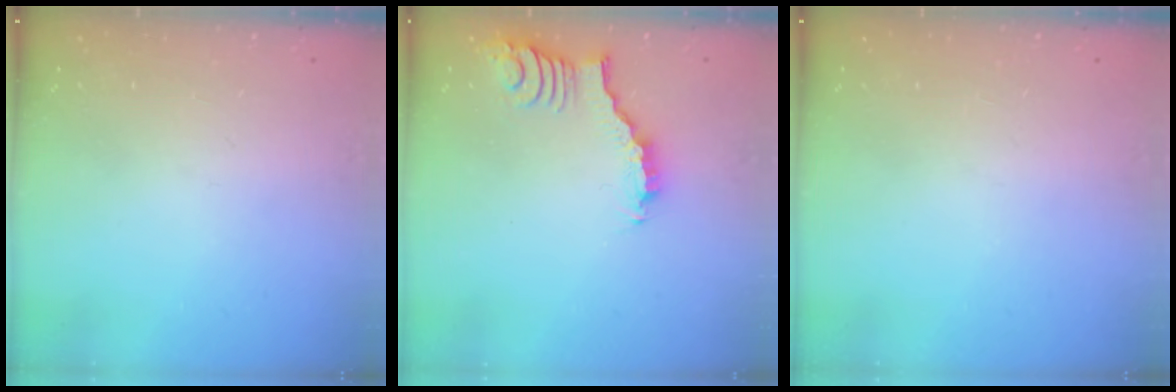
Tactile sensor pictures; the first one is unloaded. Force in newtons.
{"total": 3.5, "press": 3.5, "slide": 0.4}
{"total": 0.0}